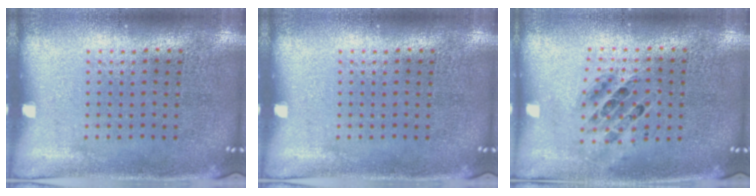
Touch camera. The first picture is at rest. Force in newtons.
{"total": 0.0}
{"total": 0.7, "press": 0.7, "slide": 0.1}